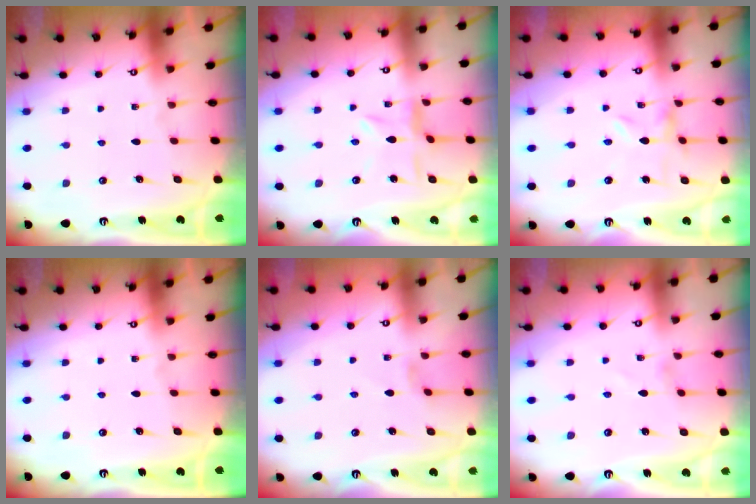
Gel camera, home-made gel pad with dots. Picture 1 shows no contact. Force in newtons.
{"total": 4.4, "press": 4.4, "slide": 0.4}
{"total": 0.0}
{"total": 0.0}
{"total": 1.7, "press": 1.6, "slide": 0.4}
{"total": 1.4, "press": 1.4, "slide": 0.1}